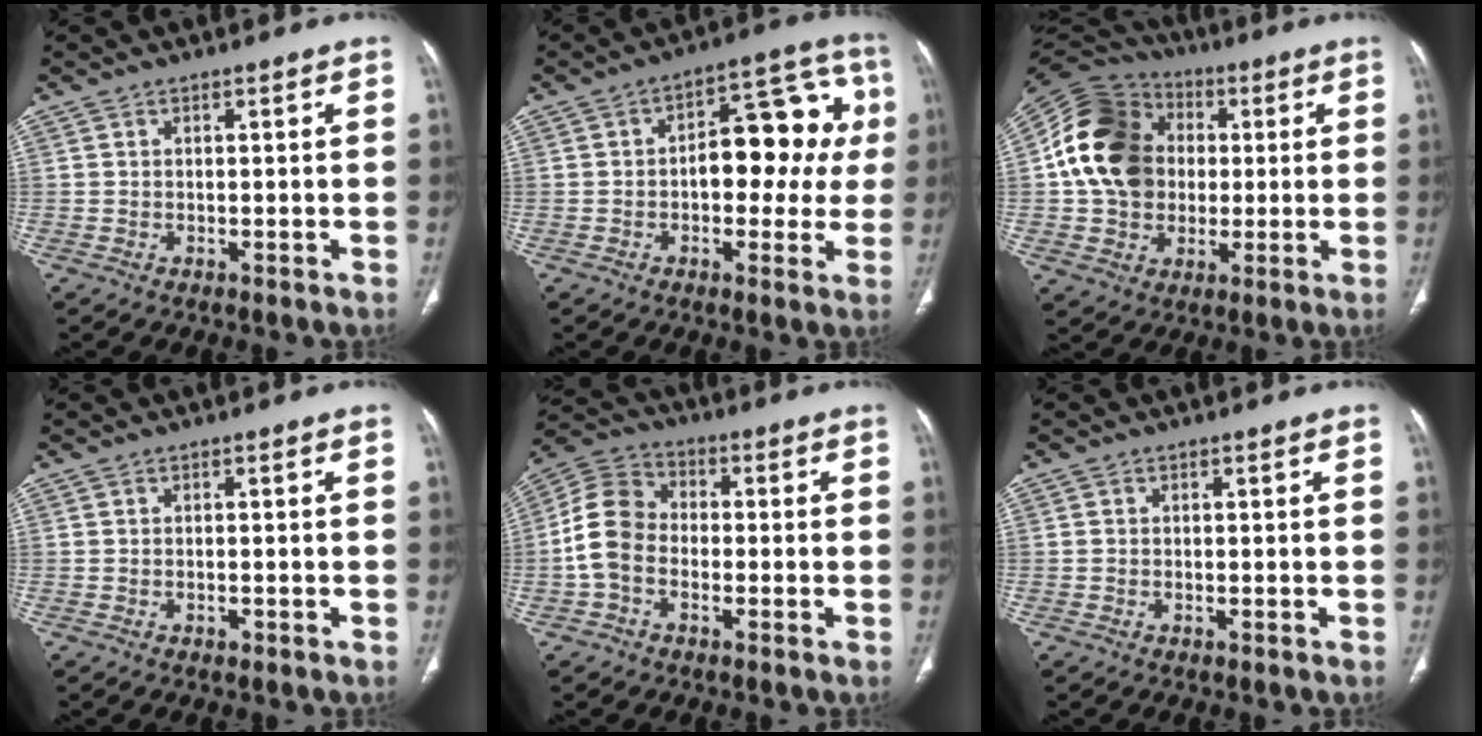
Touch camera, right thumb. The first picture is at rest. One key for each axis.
{"total": 15.8, "fx": 0.8, "fy": 8.7, "fz": 13.2, "tx": -0.118, "ty": 0.042, "tz": 0.007}
{"total": 18.8, "fx": 1.6, "fy": 15.2, "fz": 11.0, "tx": -0.185, "ty": 0.020, "tz": 0.024}
{"total": 0.8, "fx": -0.5, "fy": 0.4, "fz": 0.5, "tx": -0.005, "ty": 0.003, "tz": -0.008}
{"total": 9.7, "fx": -1.9, "fy": 7.1, "fz": 6.3, "tx": -0.118, "ty": 0.032, "tz": -0.051}
{"total": 0.0}